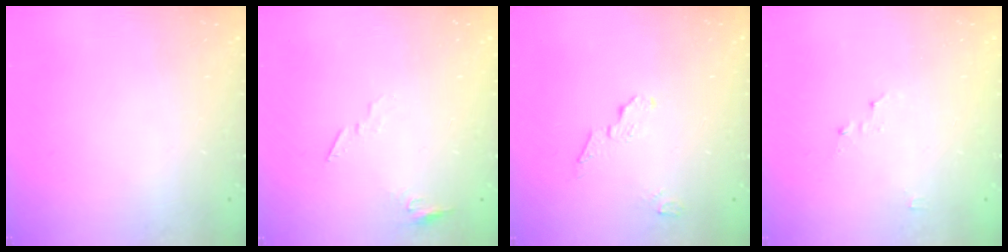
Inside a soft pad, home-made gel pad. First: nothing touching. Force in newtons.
{"total": 5.5, "press": 5.4, "slide": 0.5}
{"total": 5.3, "press": 5.3, "slide": 0.3}
{"total": 2.5, "press": 2.5, "slide": 0.3}